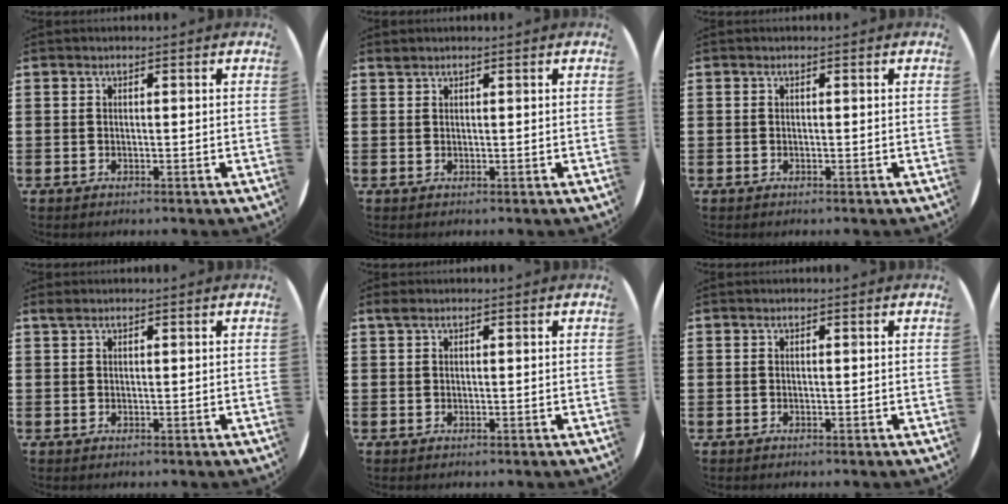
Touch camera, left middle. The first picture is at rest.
{"total": 0.6, "force": [0.6, 0.1, -0.1], "torque": [-0.001, 0.002, 0.013]}
{"total": 0.0}
{"total": 0.6, "force": [0.6, 0.1, 0.2], "torque": [-0.005, 0.001, 0.011]}
{"total": 0.6, "force": [0.5, 0.3, 0.3], "torque": [-0.008, 0.002, 0.009]}
{"total": 0.0}